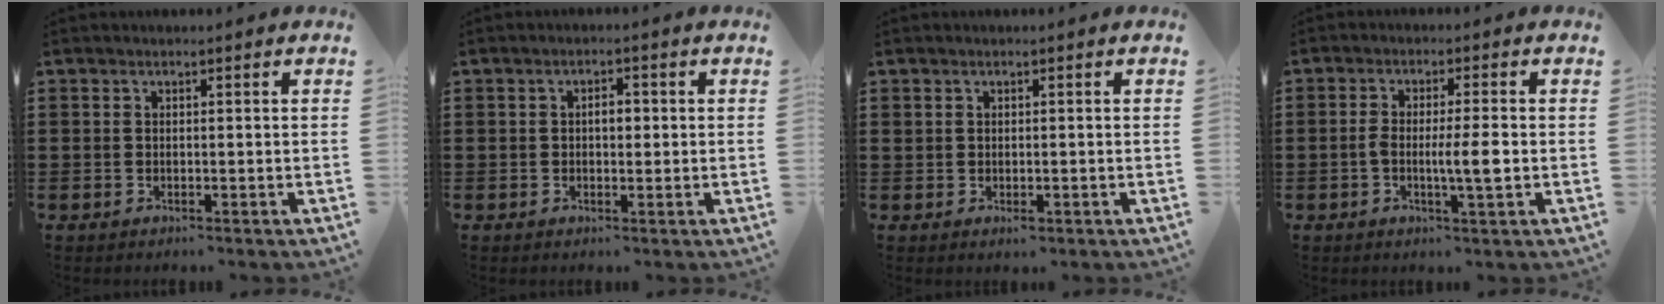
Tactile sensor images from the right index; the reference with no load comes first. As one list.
[{"total": 2.3, "force": [0.0, 1.1, 2.1], "torque": [-0.031, 0.002, -0.004]}, {"total": 1.0, "force": [0.0, 0.6, 0.8], "torque": [-0.015, 0.001, 0.000]}, {"total": 5.2, "force": [-0.8, 0.6, 5.1], "torque": [-0.098, -0.003, -0.022]}]